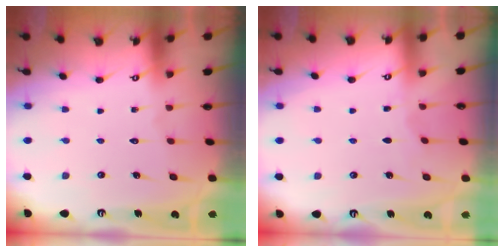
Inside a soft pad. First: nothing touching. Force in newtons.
{"total": 2.4, "press": 2.4, "slide": 0.3}